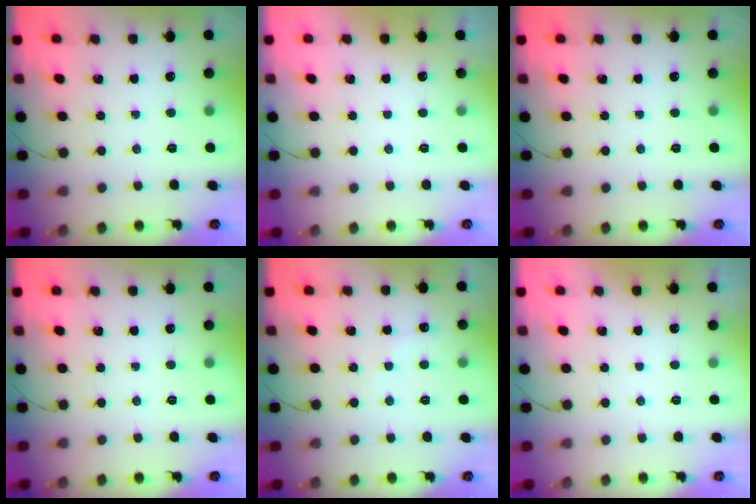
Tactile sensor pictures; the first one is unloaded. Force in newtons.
{"total": 3.0, "press": 3.0, "slide": 0.1}
{"total": 0.0}
{"total": 0.0}
{"total": 5.5, "press": 5.4, "slide": 0.9}
{"total": 3.0, "press": 3.0, "slide": 0.1}